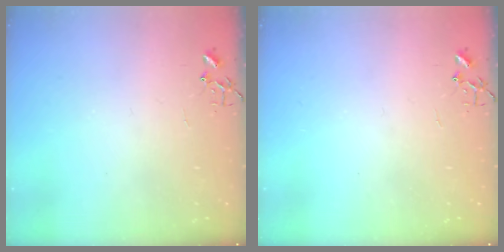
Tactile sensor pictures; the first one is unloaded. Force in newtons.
{"total": 0.0}